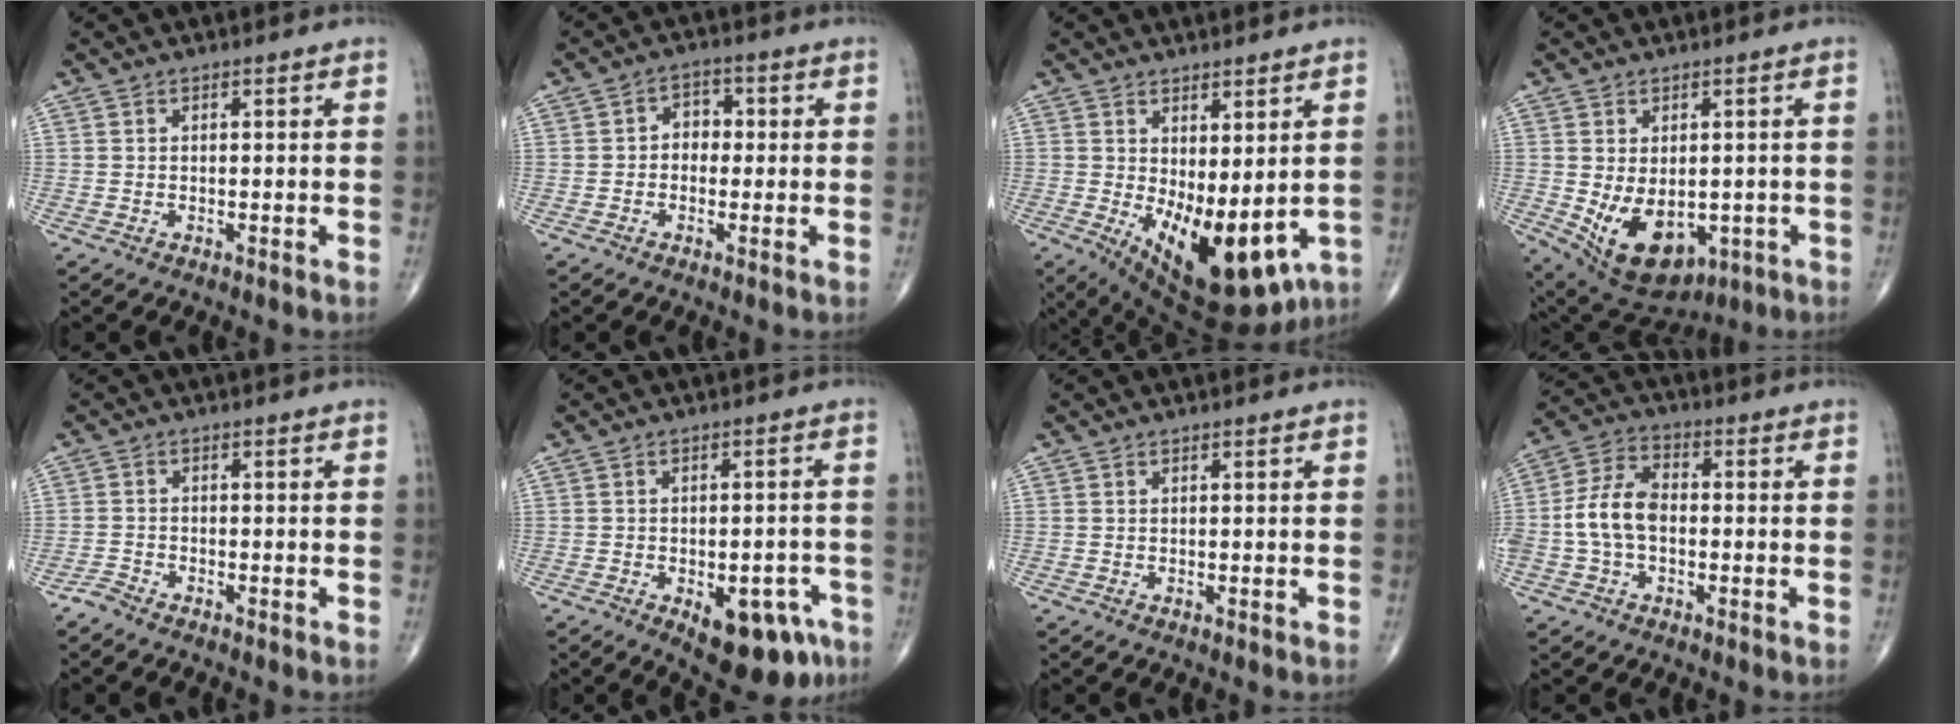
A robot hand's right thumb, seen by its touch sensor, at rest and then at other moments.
{"total": 4.2, "force": [-0.1, 3.3, 2.6], "torque": [-0.014, 0.017, -0.011]}
{"total": 15.4, "force": [-2.0, 7.1, 13.5], "torque": [-0.191, -0.027, -0.002]}
{"total": 13.1, "force": [-2.7, 8.5, 9.6], "torque": [-0.140, -0.009, -0.013]}
{"total": 1.9, "force": [-1.8, 0.5, 0.5], "torque": [-0.016, 0.003, -0.039]}
{"total": 12.6, "force": [-6.2, 6.4, 8.9], "torque": [-0.088, 0.029, -0.073]}
{"total": 0.0}
{"total": 9.5, "force": [-1.3, 6.1, 7.1], "torque": [-0.140, 0.030, -0.034]}